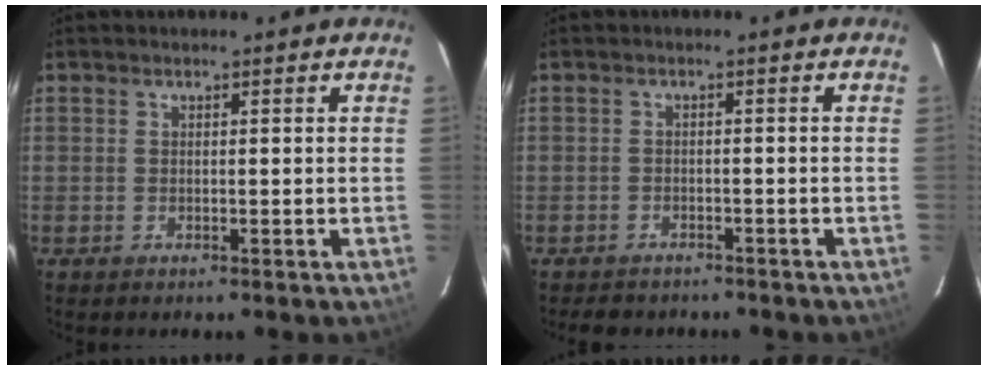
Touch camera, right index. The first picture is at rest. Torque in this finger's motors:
{"motor_torque": [0.15, -0.11, 0.09, 0.03]}